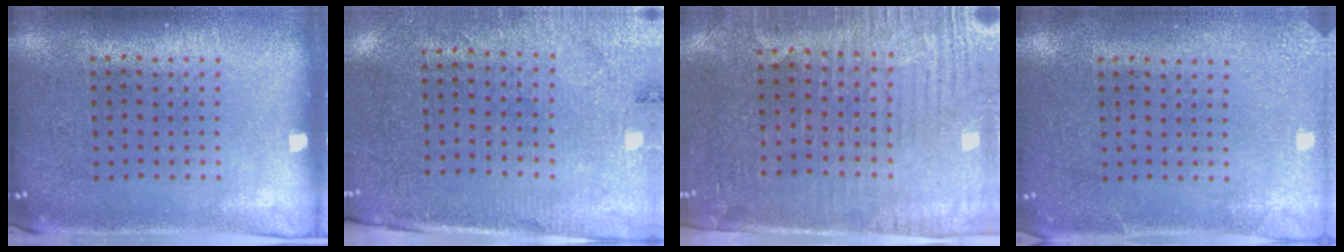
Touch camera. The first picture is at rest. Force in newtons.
{"total": 2.7, "press": 2.5, "slide": 1.1}
{"total": 3.3, "press": 3.0, "slide": 1.4}
{"total": 2.5, "press": 2.4, "slide": 0.3}